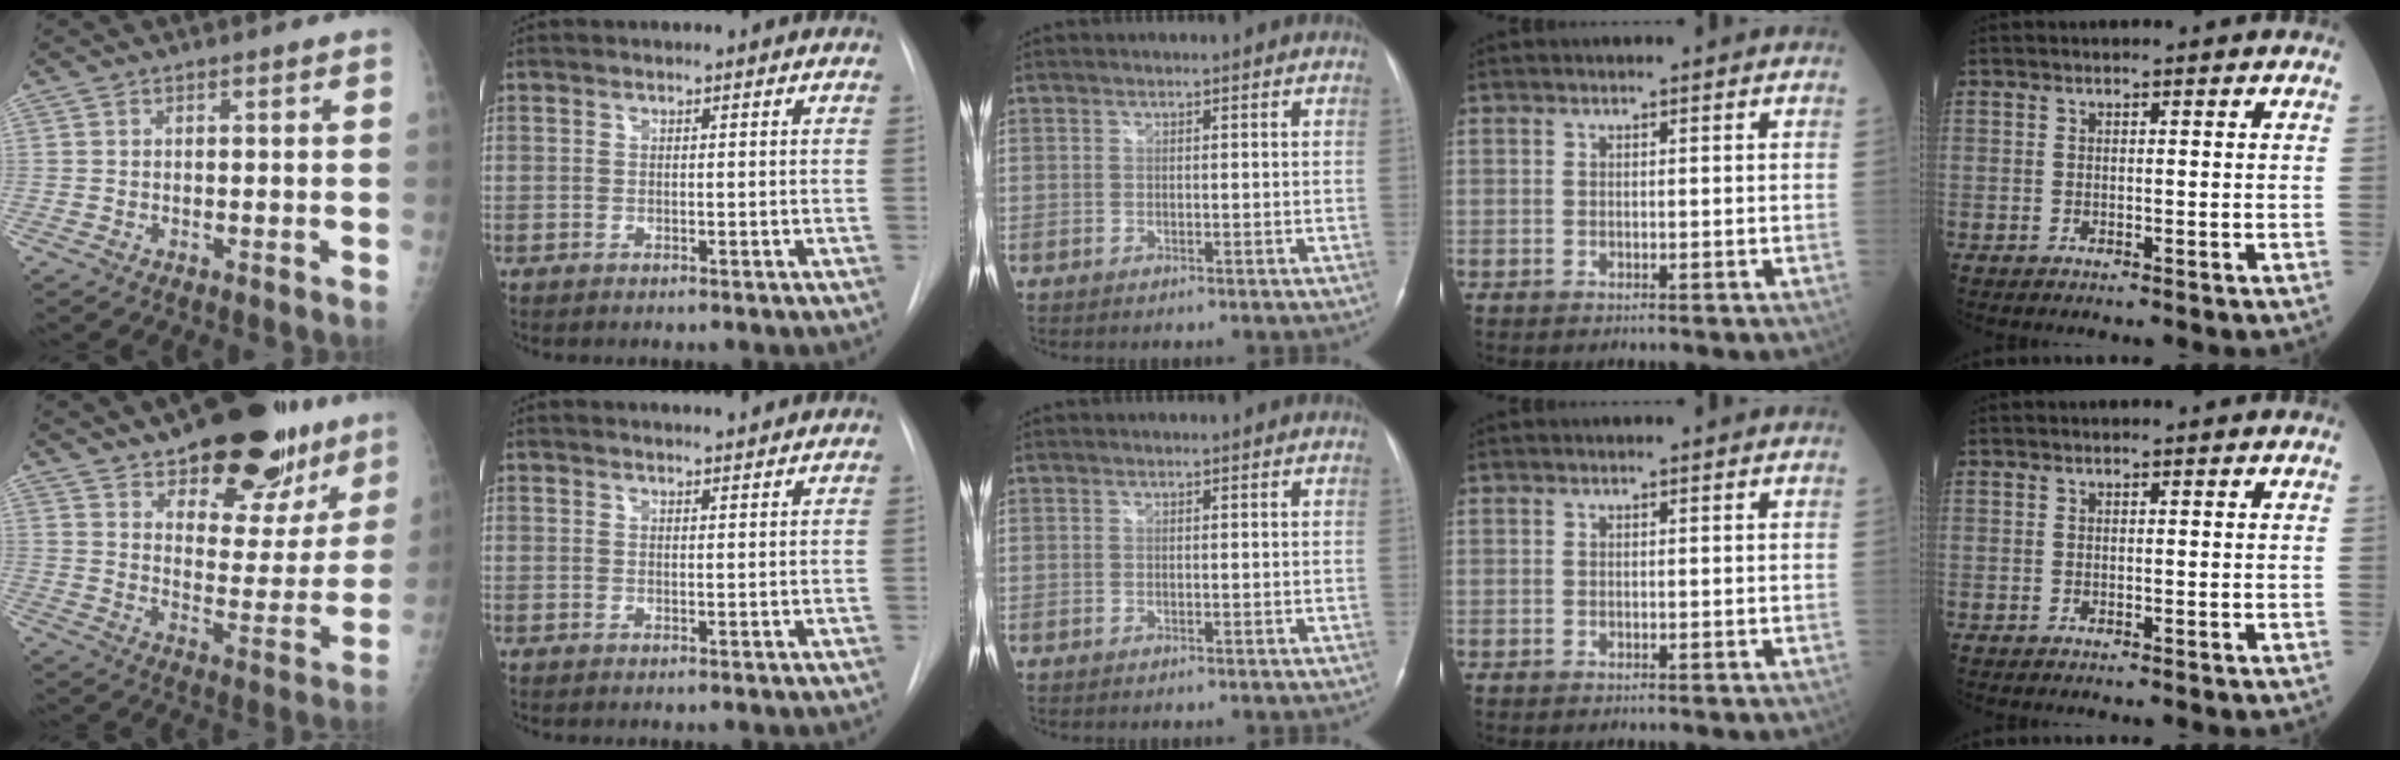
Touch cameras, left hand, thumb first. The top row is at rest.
{"thumb": {"total": 23.2, "force": [15.9, 10.4, 13.5], "torque": [-0.140, -0.071, 0.232]}, "index": {"total": 4.1, "force": [4.0, 0.2, 0.9], "torque": [-0.015, 0.013, 0.051]}}